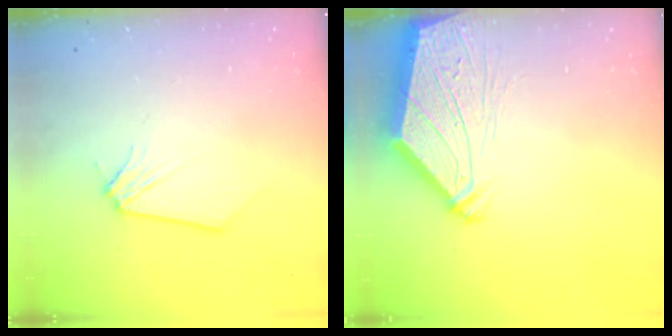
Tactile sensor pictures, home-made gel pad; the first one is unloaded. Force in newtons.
{"total": 6.2, "press": 6.1, "slide": 0.8}